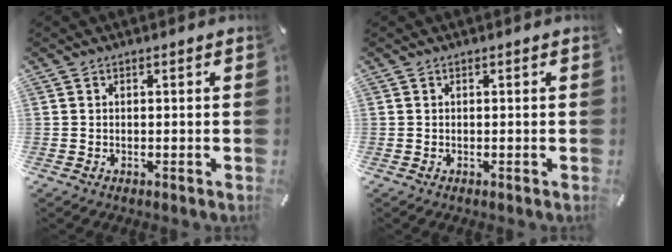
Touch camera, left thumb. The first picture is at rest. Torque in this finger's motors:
{"motor_torque": [-0.01, 0.01, -0.04, 0.04, 0.00]}